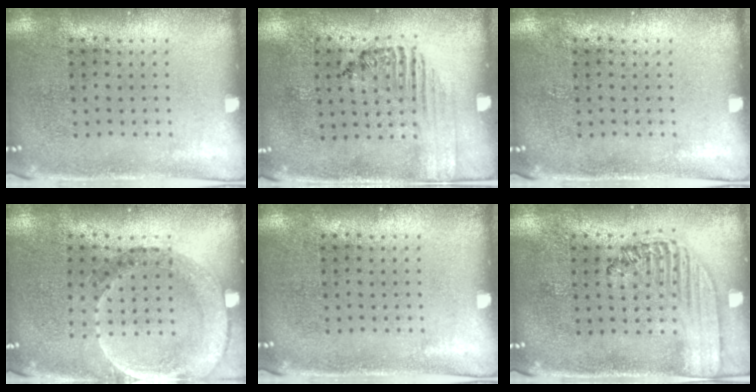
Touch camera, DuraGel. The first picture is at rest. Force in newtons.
{"total": 1.5, "press": 1.1, "slide": 1.0}
{"total": 0.0}
{"total": 1.5, "press": 1.4, "slide": 0.5}
{"total": 0.0}
{"total": 1.5, "press": 1.4, "slide": 0.5}